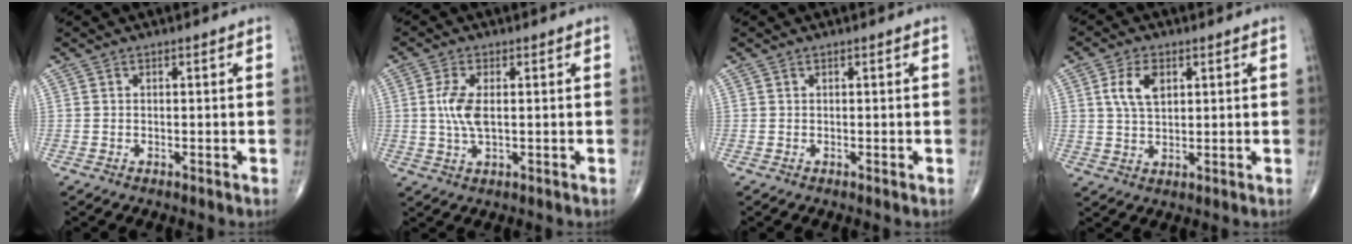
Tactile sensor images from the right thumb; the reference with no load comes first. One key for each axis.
{"total": 5.6, "fx": 0.5, "fy": 2.4, "fz": 5.0, "tx": -0.116, "ty": -0.003, "tz": 0.010}
{"total": 0.0}
{"total": 6.4, "fx": 2.1, "fy": 3.8, "fz": 4.7, "tx": -0.086, "ty": -0.004, "tz": 0.042}